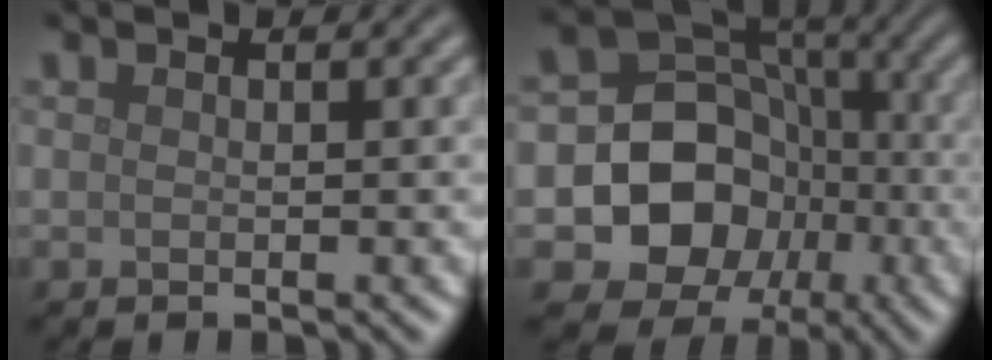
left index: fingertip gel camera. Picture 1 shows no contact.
{"total": 11.3, "force": [-2.8, 10.1, 4.2], "torque": [-0.057, 0.000, -0.078]}